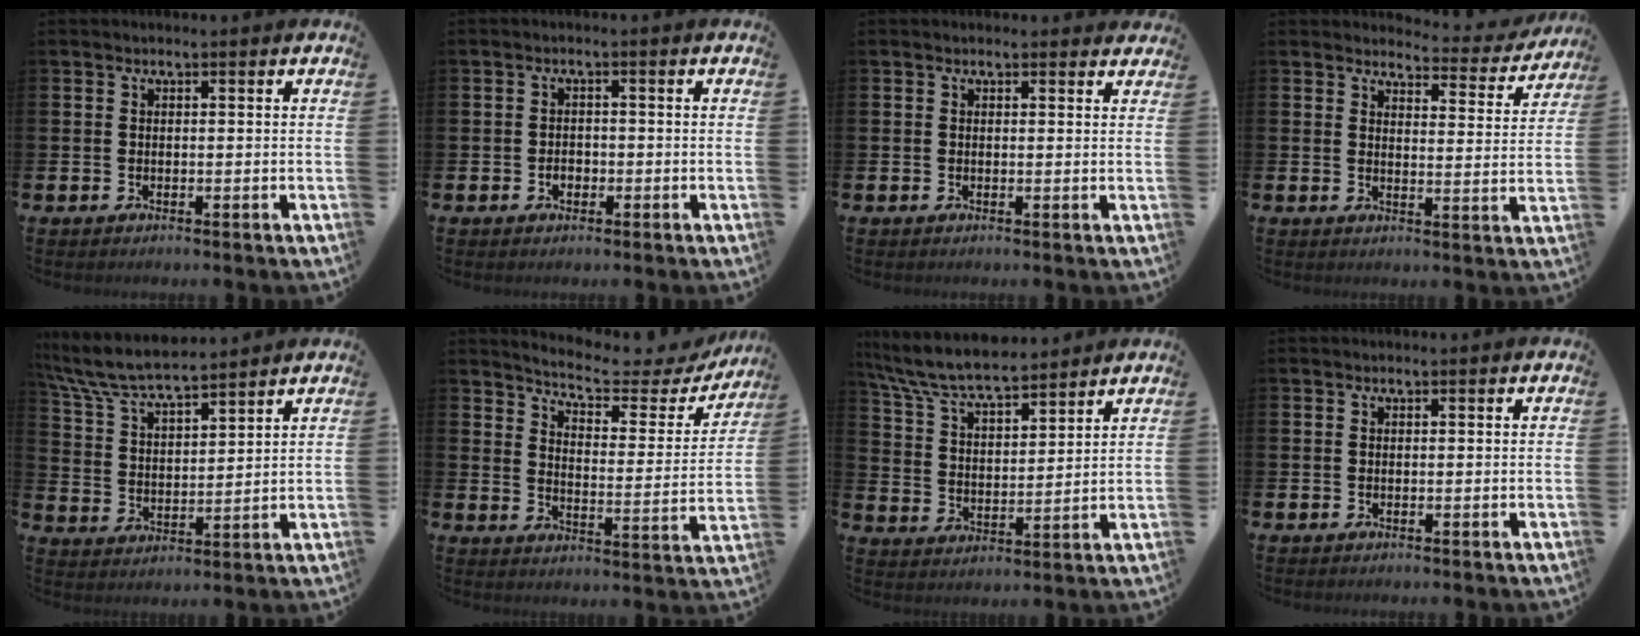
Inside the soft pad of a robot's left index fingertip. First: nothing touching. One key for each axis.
{"total": 1.6, "fx": -0.6, "fy": 1.2, "fz": 0.9, "tx": -0.019, "ty": 0.005, "tz": -0.015}
{"total": 0.8, "fx": 0.7, "fy": 0.3, "fz": 0.2, "tx": 0.008, "ty": 0.001, "tz": 0.009}
{"total": 3.4, "fx": 3.2, "fy": 1.0, "fz": 0.4, "tx": -0.009, "ty": -0.028, "tz": 0.048}
{"total": 7.7, "fx": 7.3, "fy": 0.9, "fz": 2.2, "tx": -0.079, "ty": -0.039, "tz": 0.131}
{"total": 5.3, "fx": 4.8, "fy": 1.1, "fz": 1.8, "tx": -0.053, "ty": -0.039, "tz": 0.073}
{"total": 7.9, "fx": 7.4, "fy": 1.2, "fz": 2.4, "tx": -0.084, "ty": -0.038, "tz": 0.132}
{"total": 0.0}